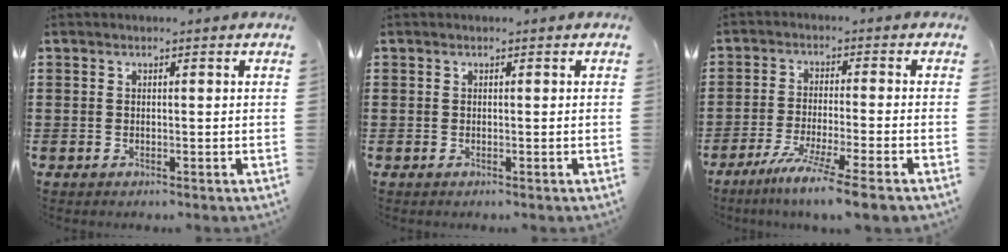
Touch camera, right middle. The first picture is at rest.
{"total": 0.0}
{"total": 6.3, "force": [-5.1, -0.6, 3.7], "torque": [-0.070, -0.019, -0.094]}